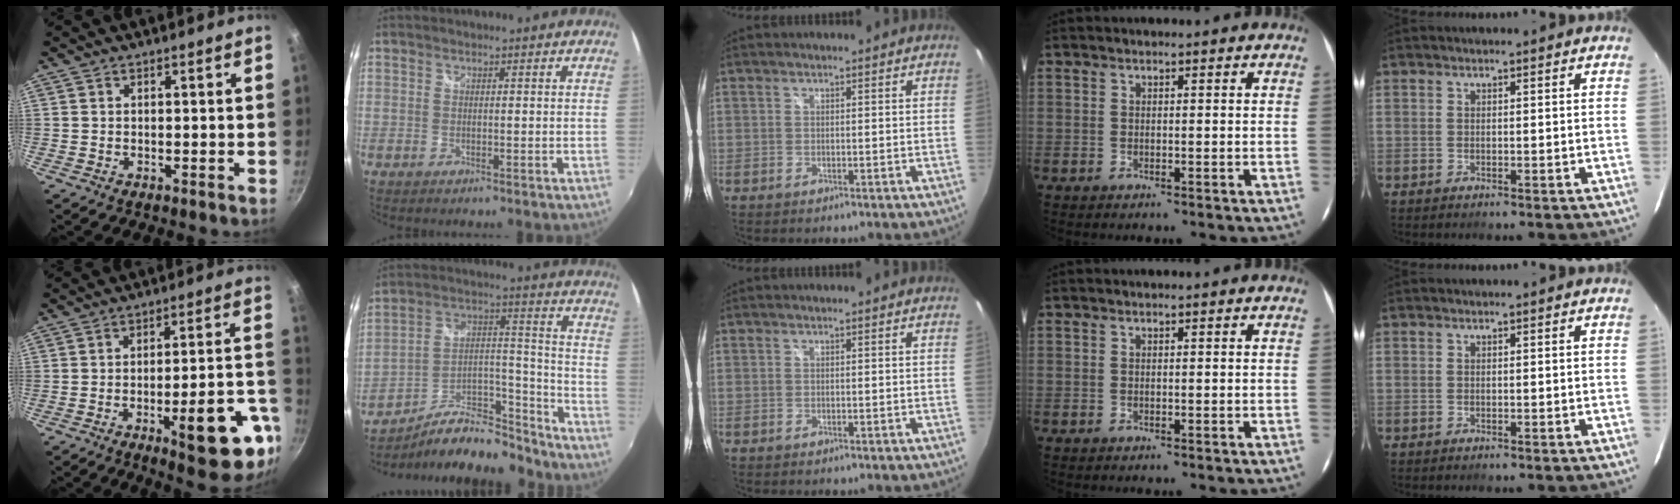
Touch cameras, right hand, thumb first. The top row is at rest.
{"thumb": {"total": 16.8, "force": [-6.9, 4.8, 14.6], "torque": [-0.160, 0.039, -0.089]}, "index": {"total": 17.9, "force": [-13.7, 7.1, 9.1], "torque": [-0.156, 0.035, -0.208]}}